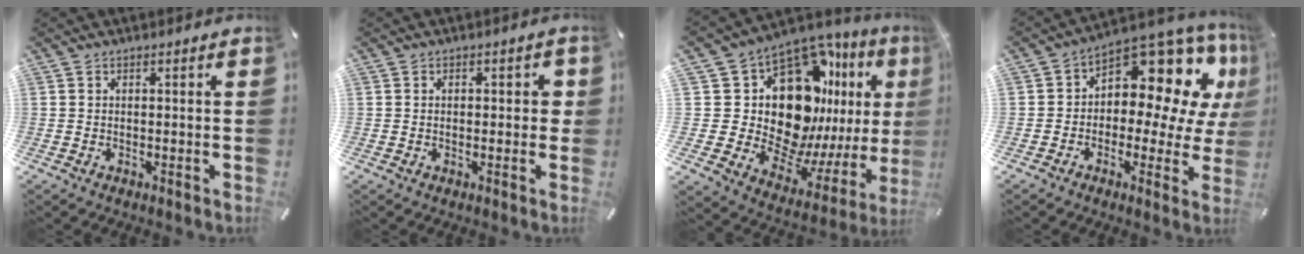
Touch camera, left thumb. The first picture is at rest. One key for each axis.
{"total": 2.3, "fx": -0.1, "fy": 1.3, "fz": 1.9, "tx": -0.021, "ty": 0.001, "tz": -0.008}
{"total": 22.0, "fx": 8.3, "fy": 14.8, "fz": 14.0, "tx": -0.236, "ty": -0.100, "tz": 0.174}
{"total": 12.4, "fx": 5.8, "fy": 7.4, "fz": 8.2, "tx": -0.113, "ty": -0.061, "tz": 0.094}